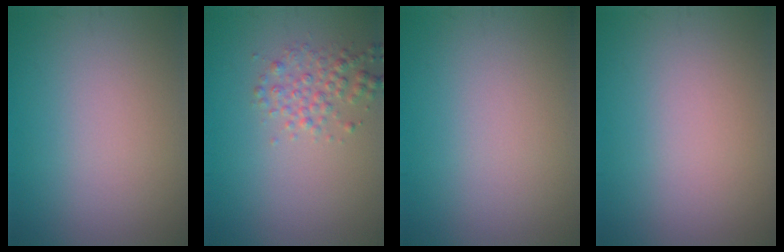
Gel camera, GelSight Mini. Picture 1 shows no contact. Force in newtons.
{"total": 2.2, "press": 2.2, "slide": 0.0}
{"total": 0.0}
{"total": 0.0}